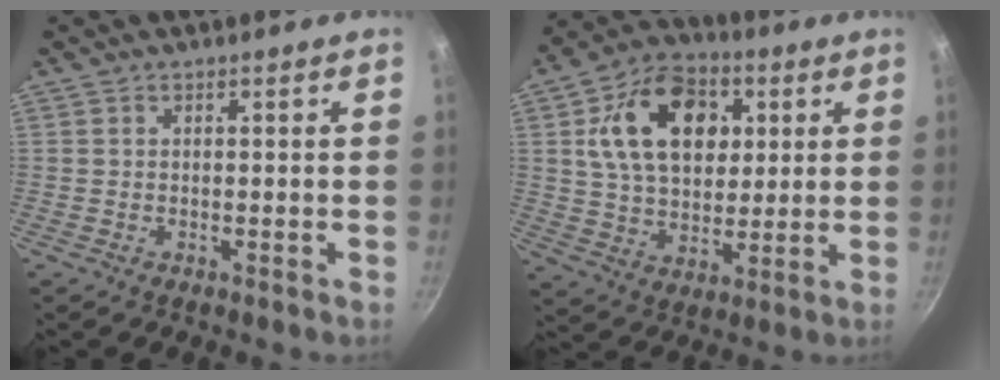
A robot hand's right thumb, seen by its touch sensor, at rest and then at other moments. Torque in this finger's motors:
{"motor_torque": [-0.70, 3.00, 1.46, 0.32, 0.43]}